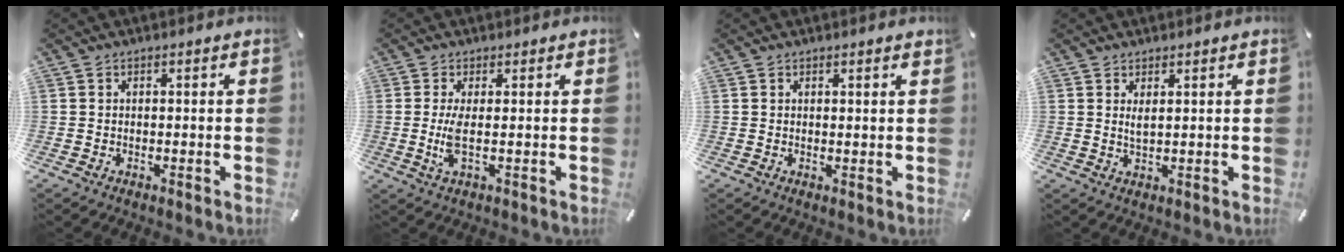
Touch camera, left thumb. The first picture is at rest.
{"total": 5.2, "force": [0.0, 1.0, 5.1], "torque": [-0.112, -0.017, -0.003]}
{"total": 0.6, "force": [0.5, 0.1, 0.3], "torque": [-0.006, -0.001, 0.009]}
{"total": 2.1, "force": [1.2, 0.4, 1.7], "torque": [-0.035, 0.001, 0.022]}